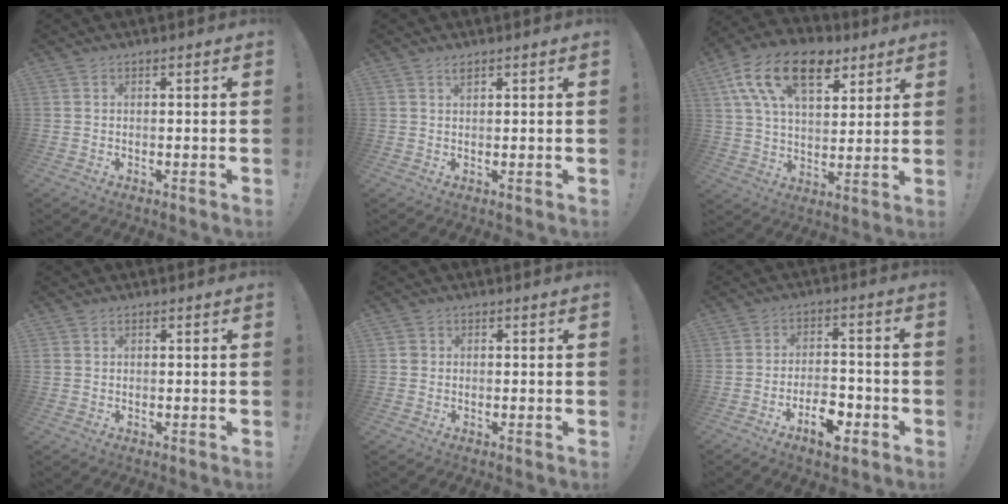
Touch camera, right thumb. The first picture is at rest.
{"total": 1.6, "force": [1.2, 0.3, 1.0], "torque": [-0.008, -0.004, 0.019]}
{"total": 19.5, "force": [9.8, 10.9, 12.9], "torque": [-0.224, -0.042, 0.174]}
{"total": 0.8, "force": [0.5, 0.6, 0.2], "torque": [-0.008, 0.003, 0.010]}
{"total": 1.7, "force": [0.3, 1.6, 0.5], "torque": [-0.005, 0.002, 0.005]}
{"total": 9.9, "force": [-5.3, 5.2, 6.6], "torque": [-0.086, 0.034, -0.088]}